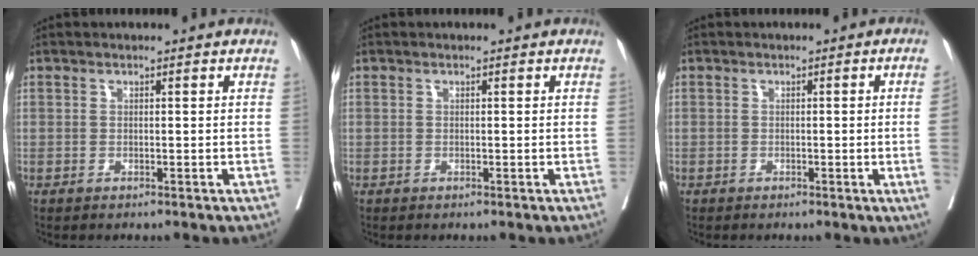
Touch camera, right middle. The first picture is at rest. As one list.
[{"total": 0.0}, {"total": 3.7, "force": [-0.4, -1.4, 3.4], "torque": [-0.047, -0.008, -0.001]}]